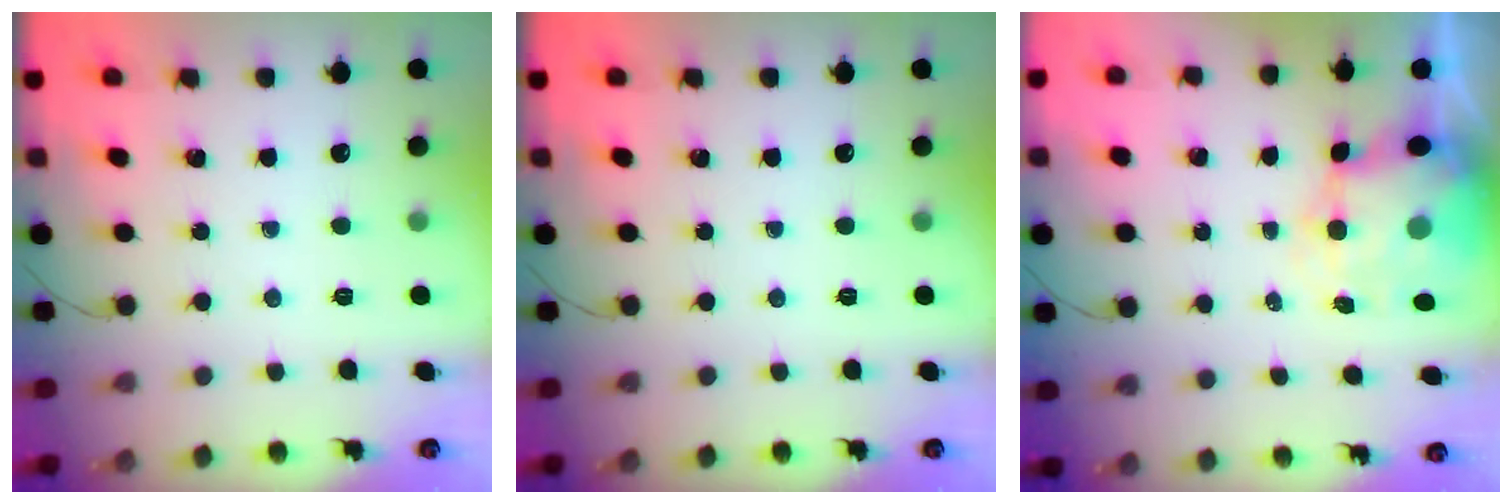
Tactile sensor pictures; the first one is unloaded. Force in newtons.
{"total": 0.0}
{"total": 6.5, "press": 6.2, "slide": 2.0}